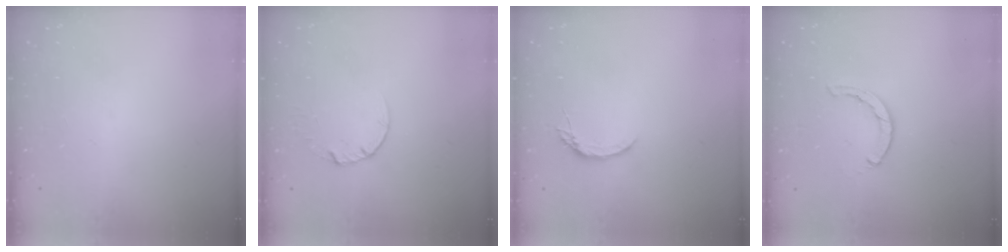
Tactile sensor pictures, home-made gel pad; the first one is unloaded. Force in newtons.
{"total": 2.7, "press": 2.7, "slide": 0.2}
{"total": 4.3, "press": 4.3, "slide": 0.5}
{"total": 1.2, "press": 1.2, "slide": 0.2}